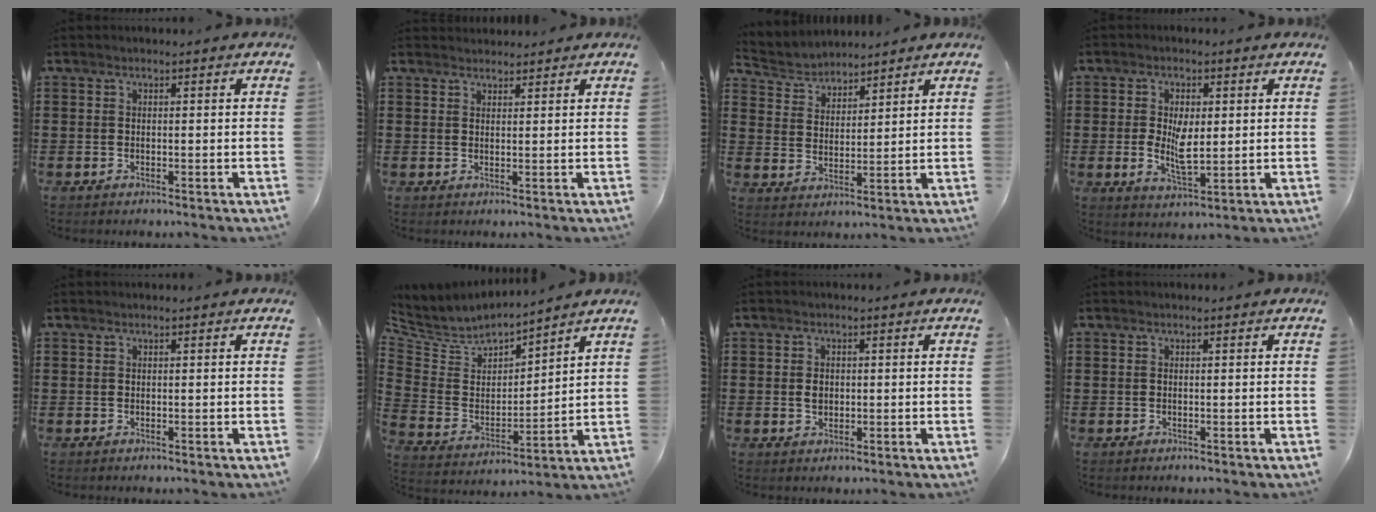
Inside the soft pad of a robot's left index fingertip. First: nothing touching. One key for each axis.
{"total": 1.5, "fx": 1.5, "fy": 0.3, "fz": -0.2, "tx": -0.001, "ty": 0.001, "tz": 0.031}
{"total": 3.8, "fx": 3.6, "fy": 1.2, "fz": -0.5, "tx": -0.011, "ty": -0.014, "tz": 0.063}
{"total": 5.4, "fx": 0.2, "fy": 2.4, "fz": 4.9, "tx": -0.085, "ty": 0.004, "tz": 0.002}
{"total": 0.0}
{"total": 4.8, "fx": 4.2, "fy": 2.2, "fz": 0.5, "tx": -0.046, "ty": -0.033, "tz": 0.068}
{"total": 1.7, "fx": 0.1, "fy": 1.3, "fz": 1.1, "tx": -0.025, "ty": 0.007, "tz": 0.001}
{"total": 0.0}